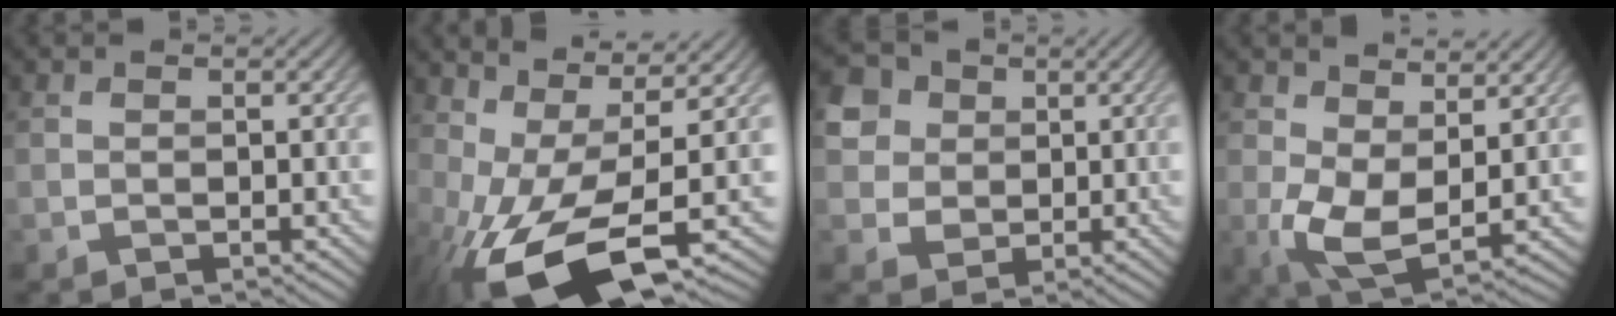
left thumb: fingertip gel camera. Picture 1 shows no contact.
{"total": 13.7, "force": [-2.7, 5.4, 12.3], "torque": [-0.256, -0.010, -0.039]}
{"total": 8.1, "force": [2.6, 6.9, 3.4], "torque": [-0.124, 0.013, 0.051]}
{"total": 7.8, "force": [1.5, 4.4, 6.3], "torque": [-0.137, -0.013, 0.026]}